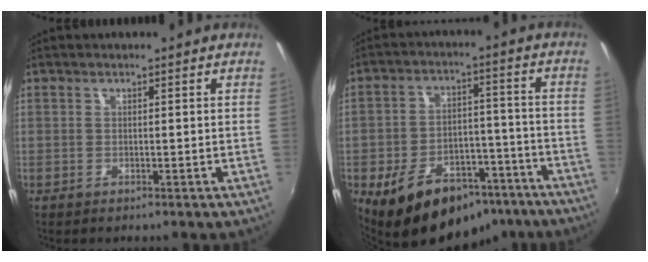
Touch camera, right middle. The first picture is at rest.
{"total": 17.3, "force": [-12.0, 9.3, 8.3], "torque": [-0.152, 0.019, -0.156]}